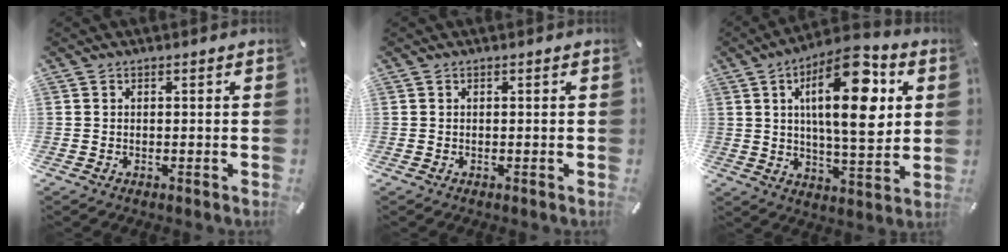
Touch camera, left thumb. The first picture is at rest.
{"total": 0.0}
{"total": 20.3, "force": [7.0, 8.4, 17.1], "torque": [-0.271, -0.021, 0.103]}